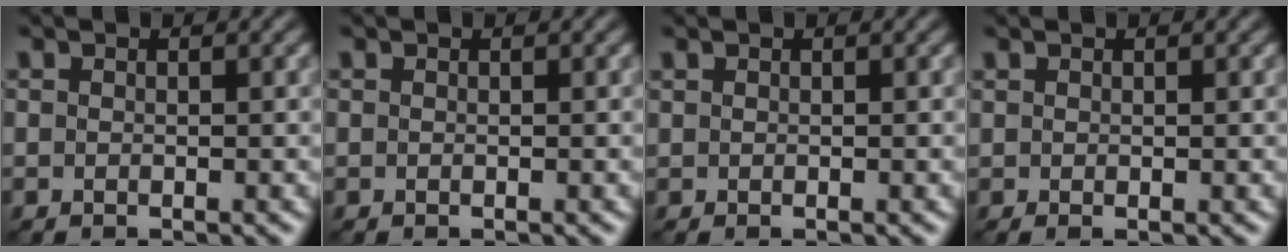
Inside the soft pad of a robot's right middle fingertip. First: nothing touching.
{"total": 0.0}
{"total": 0.0}
{"total": 0.0}